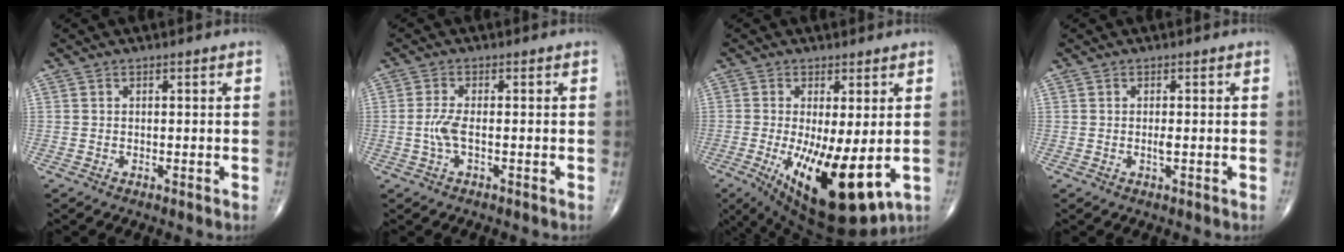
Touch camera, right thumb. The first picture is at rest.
{"total": 3.2, "force": [-0.6, 0.9, 3.0], "torque": [-0.076, -0.002, -0.016]}
{"total": 16.8, "force": [-3.4, 5.7, 15.4], "torque": [-0.253, -0.034, -0.032]}
{"total": 1.0, "force": [-0.2, 0.2, 1.0], "torque": [-0.017, -0.002, -0.003]}